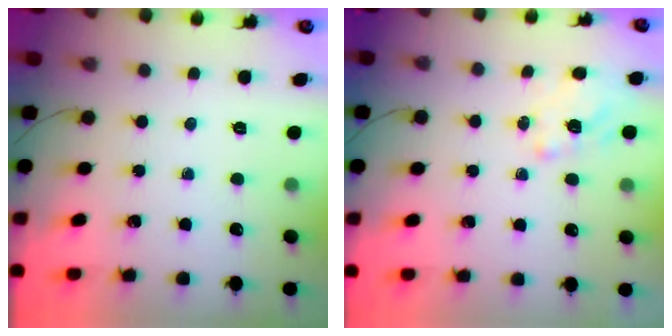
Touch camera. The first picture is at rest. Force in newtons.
{"total": 1.2, "press": 0.2, "slide": 1.2}